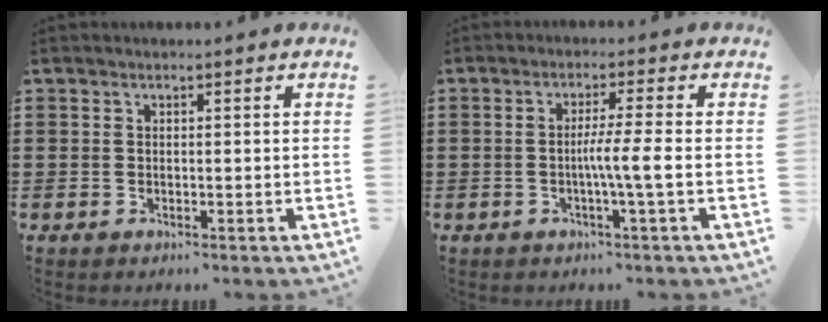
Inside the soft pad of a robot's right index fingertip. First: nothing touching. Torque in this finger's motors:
{"motor_torque": [1.03, -0.45, 0.48, 0.15]}